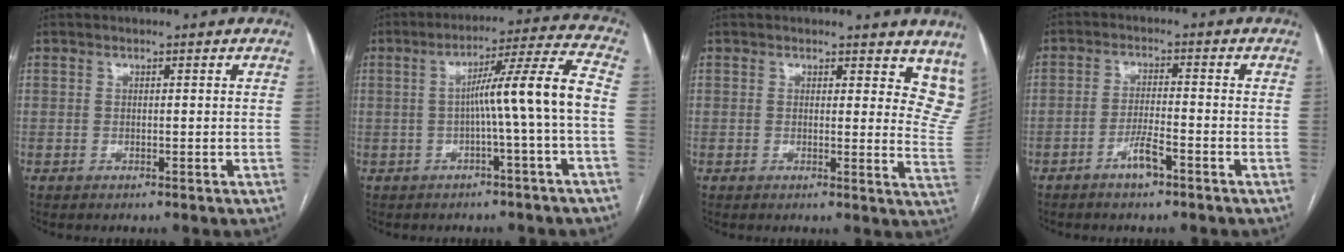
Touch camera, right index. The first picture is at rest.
{"total": 9.7, "force": [-1.3, -1.8, 9.5], "torque": [-0.146, 0.026, -0.017]}
{"total": 9.7, "force": [8.3, 3.9, 3.2], "torque": [0.003, -0.033, 0.058]}
{"total": 3.9, "force": [-2.5, 0.5, 3.0], "torque": [-0.057, 0.000, -0.046]}